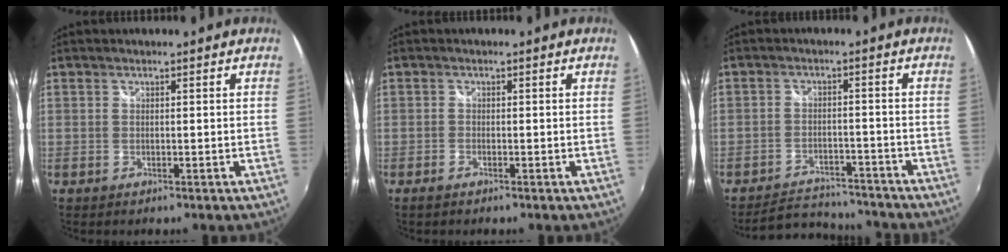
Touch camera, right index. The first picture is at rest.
{"total": 1.0, "force": [-0.8, 0.4, 0.4], "torque": [-0.012, -0.003, -0.020]}
{"total": 10.3, "force": [-9.5, 3.5, 1.9], "torque": [-0.060, 0.018, -0.132]}